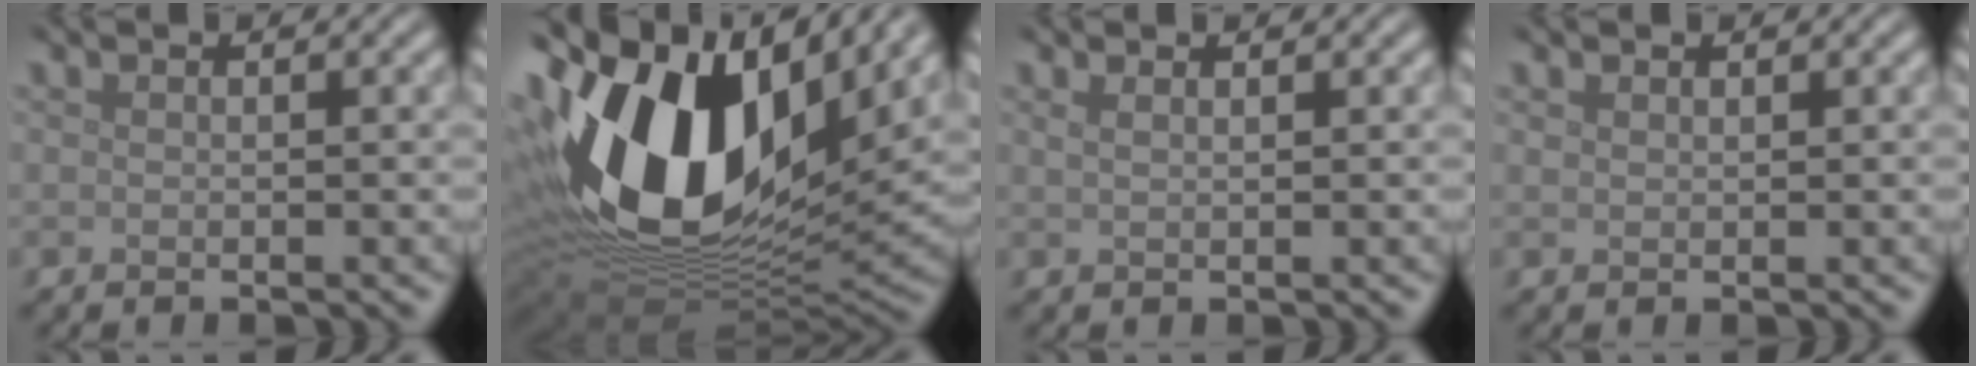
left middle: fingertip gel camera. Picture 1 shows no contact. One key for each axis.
{"total": 18.2, "fx": 4.4, "fy": 11.2, "fz": 13.6, "tx": -0.286, "ty": -0.002, "tz": 0.078}
{"total": 1.3, "fx": 0.9, "fy": 0.5, "fz": 0.8, "tx": -0.008, "ty": 0.000, "tz": 0.008}
{"total": 0.6, "fx": 0.6, "fy": 0.1, "fz": 0.1, "tx": -0.003, "ty": 0.000, "tz": 0.014}